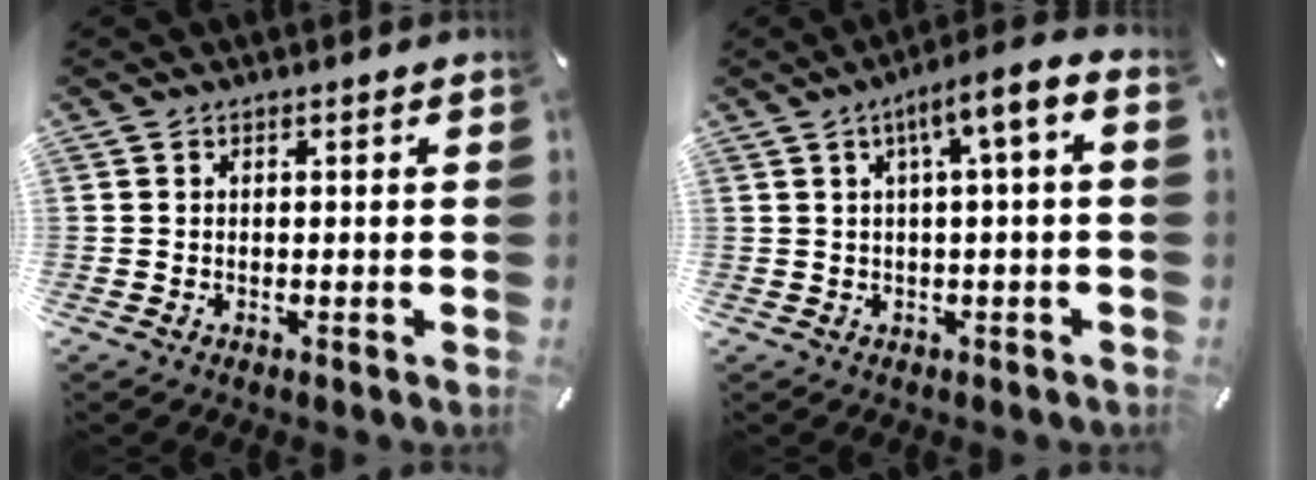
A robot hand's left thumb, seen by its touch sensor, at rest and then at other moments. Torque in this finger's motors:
{"motor_torque": [1.11, 1.40, 0.53, -0.48, 0.32]}